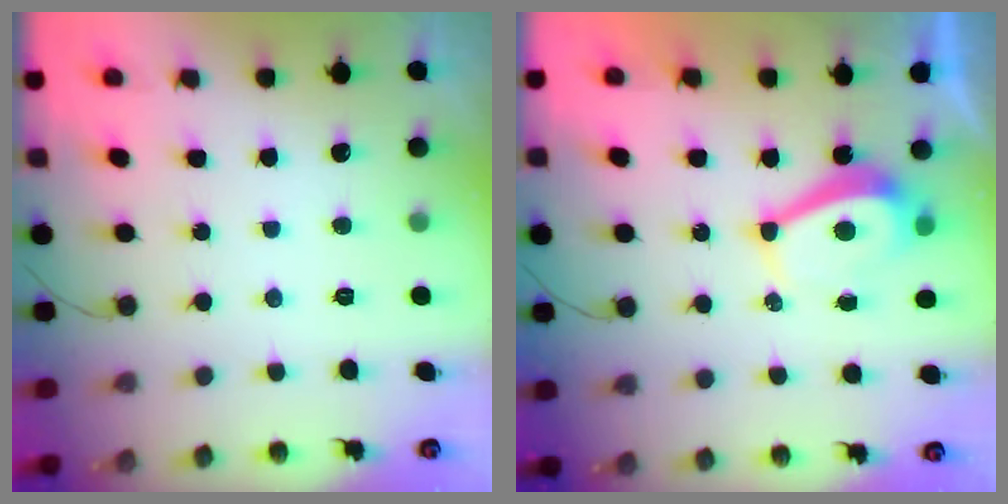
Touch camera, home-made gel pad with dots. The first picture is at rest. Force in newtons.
{"total": 4.9, "press": 4.9, "slide": 0.5}